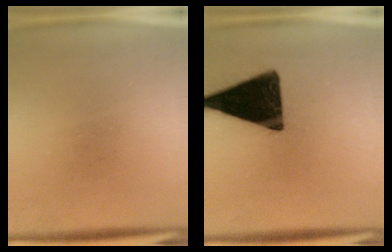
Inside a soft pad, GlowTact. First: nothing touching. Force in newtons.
{"total": 17.3}